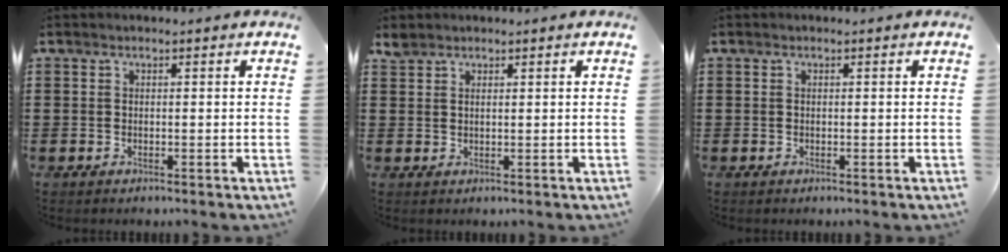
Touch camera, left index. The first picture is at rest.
{"total": 1.0, "force": [0.7, 0.4, 0.5], "torque": [-0.013, 0.002, 0.014]}
{"total": 0.0}